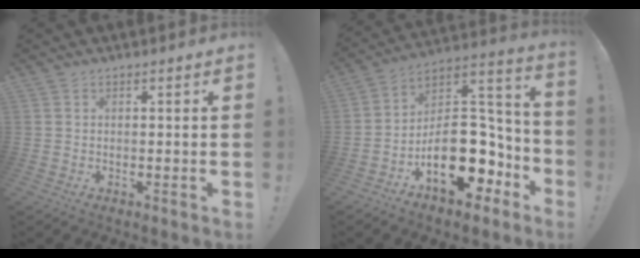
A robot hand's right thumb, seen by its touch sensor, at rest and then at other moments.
{"total": 20.8, "force": [-7.6, 13.3, 14.1], "torque": [-0.185, 0.041, -0.107]}